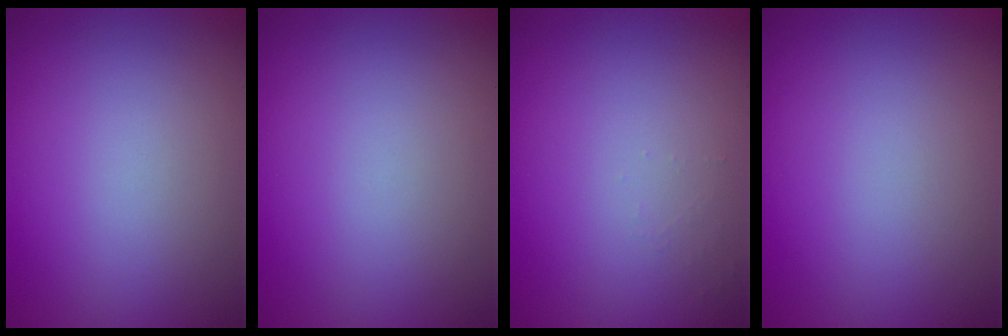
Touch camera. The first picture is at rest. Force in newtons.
{"total": 0.0}
{"total": 0.7, "press": 0.7, "slide": 0.1}
{"total": 0.0}